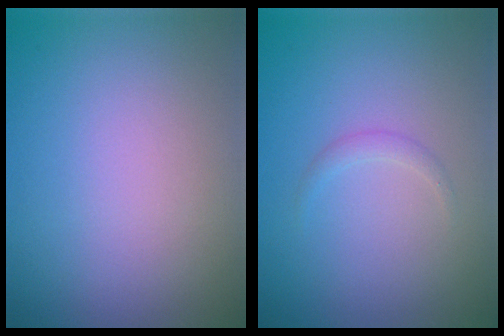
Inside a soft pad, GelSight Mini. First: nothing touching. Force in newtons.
{"total": 0.8, "press": 0.8, "slide": 0.1}